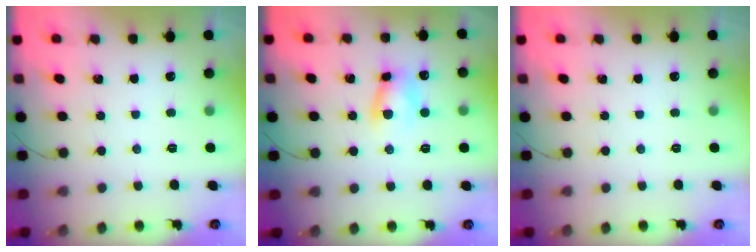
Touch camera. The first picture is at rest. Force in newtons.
{"total": 6.9, "press": 6.8, "slide": 0.3}
{"total": 0.0}